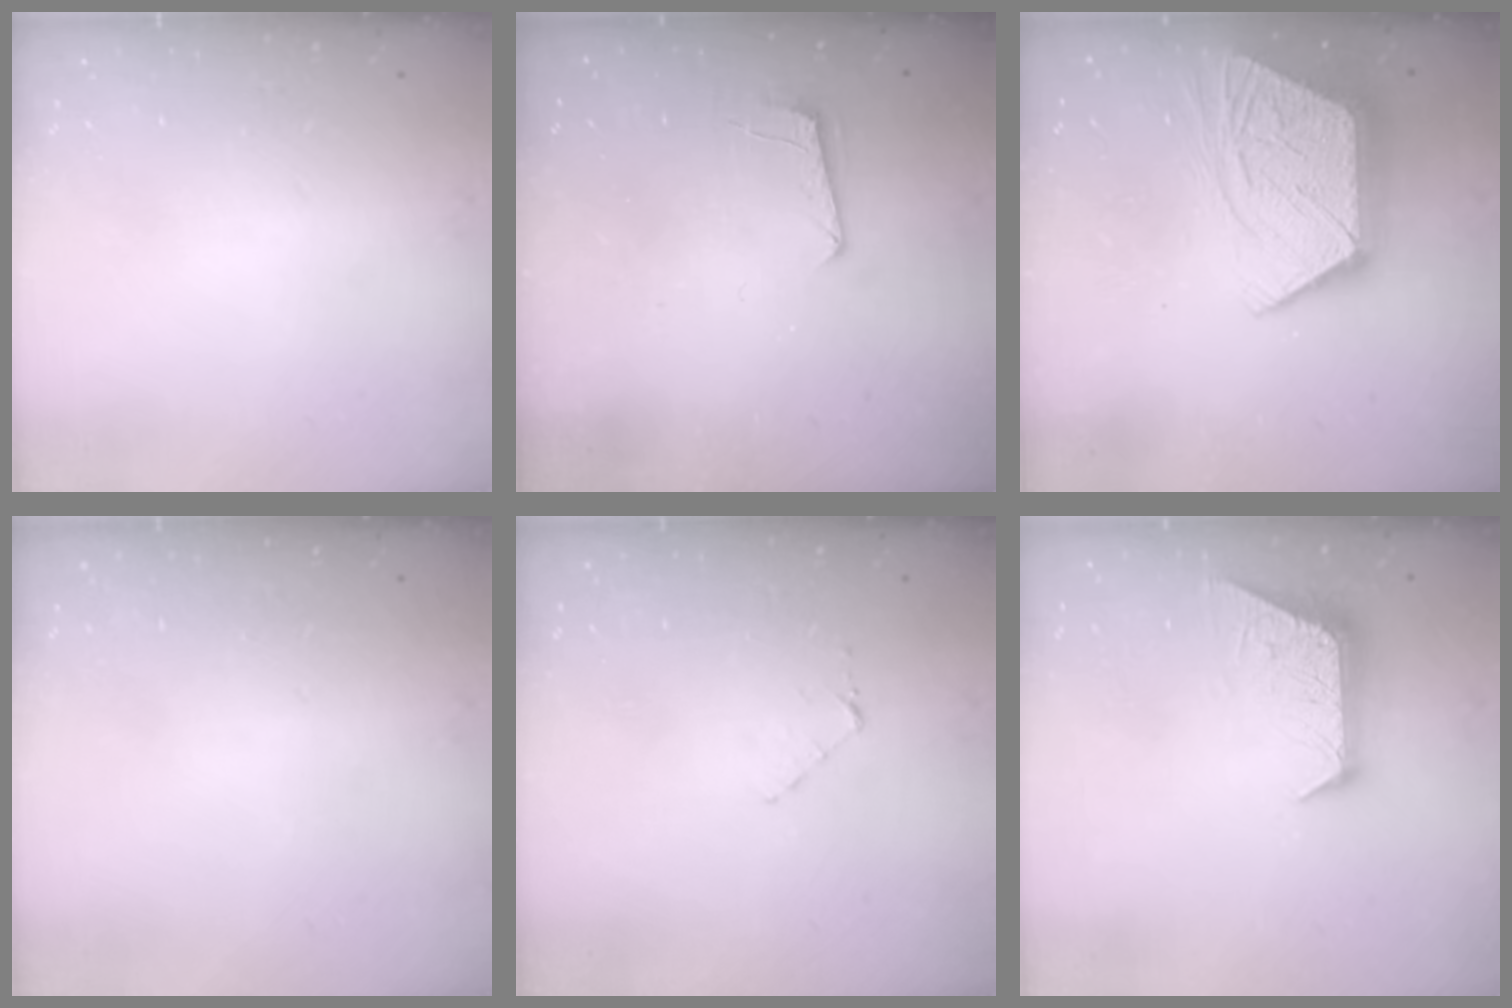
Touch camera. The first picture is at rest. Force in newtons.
{"total": 7.5, "press": 7.5, "slide": 0.7}
{"total": 15.3, "press": 15.3, "slide": 1.3}
{"total": 0.0}
{"total": 4.4, "press": 4.4, "slide": 0.4}
{"total": 9.3, "press": 9.2, "slide": 0.7}